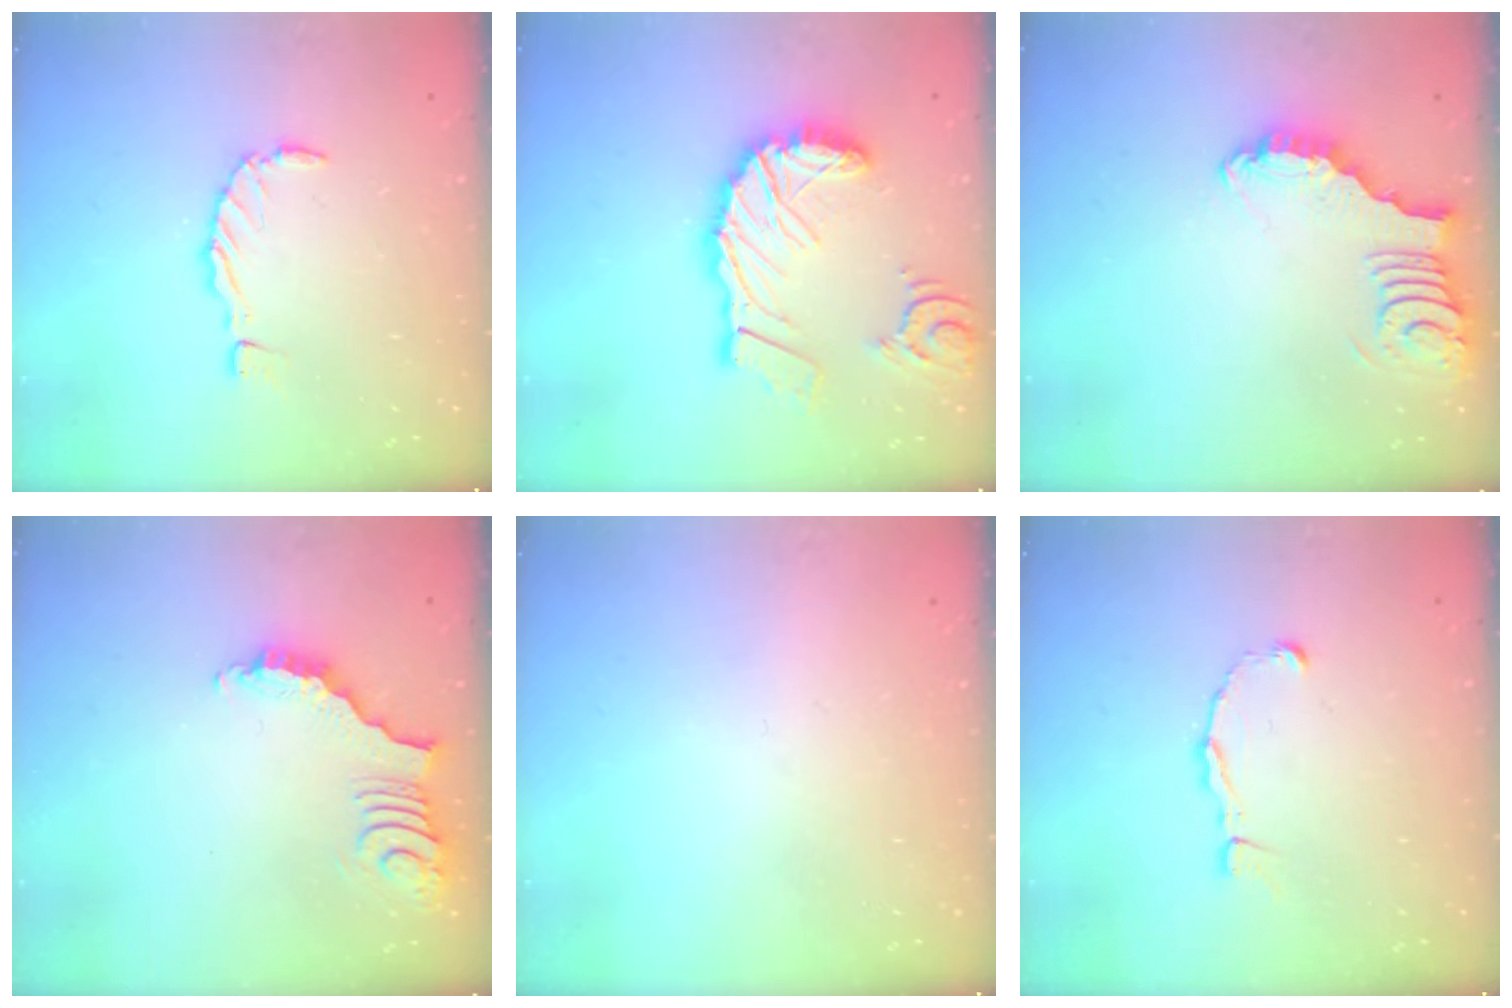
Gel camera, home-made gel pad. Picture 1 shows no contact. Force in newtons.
{"total": 19.8, "press": 19.7, "slide": 2.4}
{"total": 3.0, "press": 2.9, "slide": 0.3}
{"total": 3.6, "press": 3.6, "slide": 0.6}
{"total": 0.0}
{"total": 2.4, "press": 2.4, "slide": 0.2}